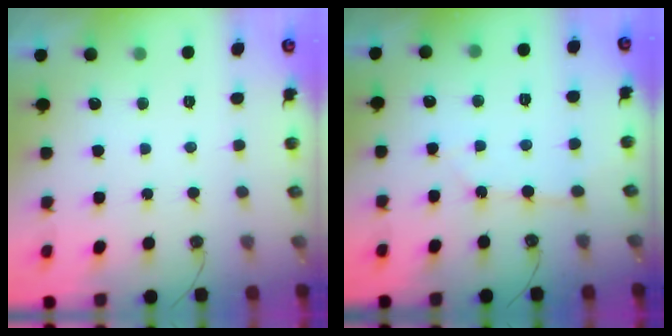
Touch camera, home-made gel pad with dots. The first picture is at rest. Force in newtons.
{"total": 3.3, "press": 3.3, "slide": 0.4}